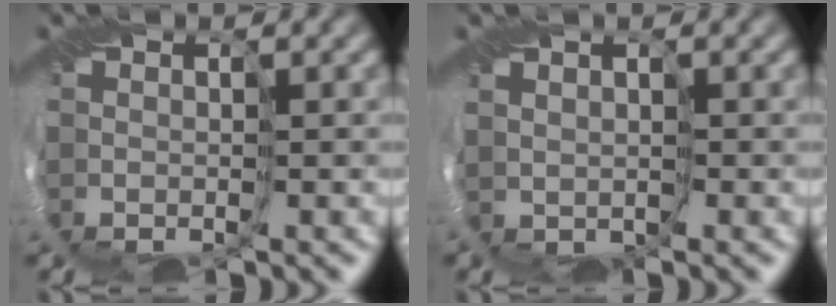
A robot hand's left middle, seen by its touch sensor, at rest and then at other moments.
{"total": 1.0, "force": [0.4, 0.8, 0.5], "torque": [-0.015, 0.000, 0.008]}